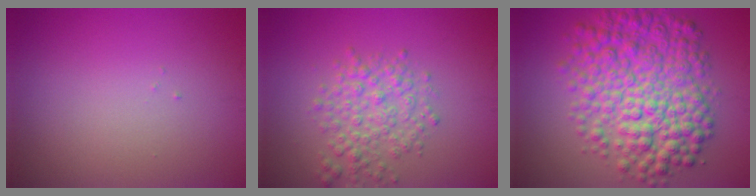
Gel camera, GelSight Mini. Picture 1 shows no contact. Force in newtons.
{"total": 3.6, "press": 3.6, "slide": 0.1}
{"total": 9.8, "press": 9.8, "slide": 0.1}